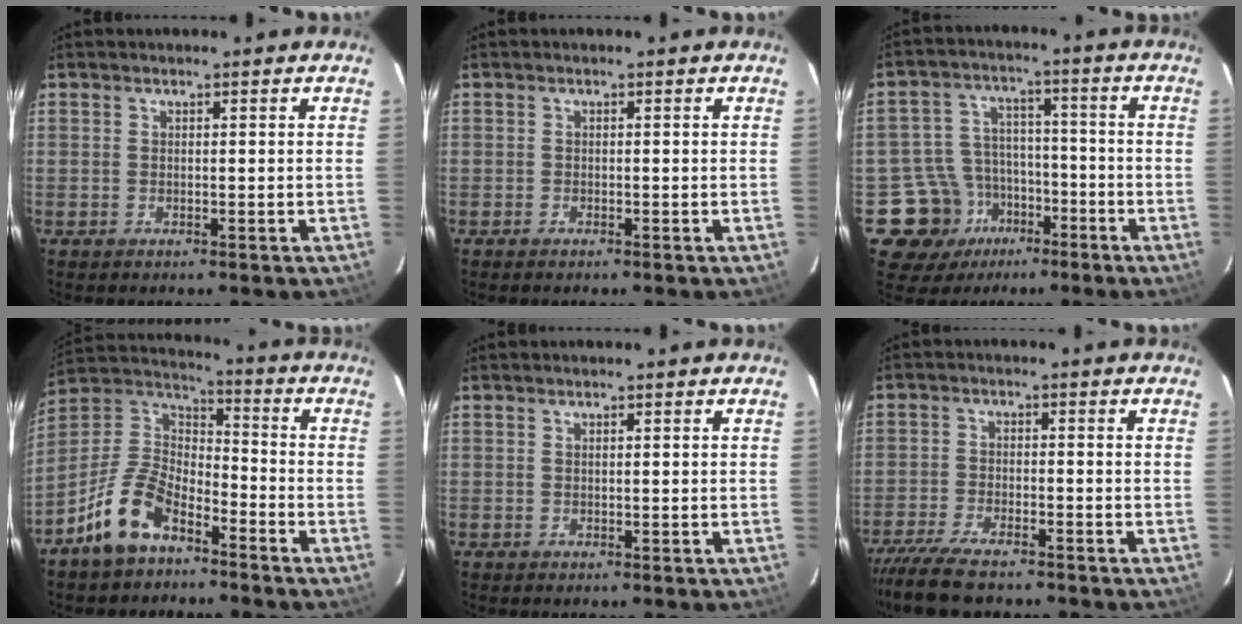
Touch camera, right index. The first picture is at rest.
{"total": 0.6, "force": [-0.5, 0.1, 0.2], "torque": [-0.005, -0.001, -0.011]}
{"total": 10.8, "force": [-6.2, 8.7, 1.7], "torque": [-0.058, 0.032, -0.091]}
{"total": 12.9, "force": [-8.2, 6.5, 7.6], "torque": [-0.169, 0.021, -0.156]}
{"total": 0.0}
{"total": 10.2, "force": [-8.8, 2.2, 4.7], "torque": [-0.115, -0.033, -0.156]}